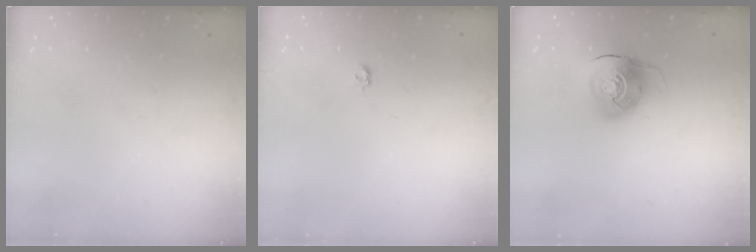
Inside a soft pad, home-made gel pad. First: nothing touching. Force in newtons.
{"total": 4.0, "press": 4.0, "slide": 0.4}
{"total": 9.1, "press": 9.0, "slide": 0.8}